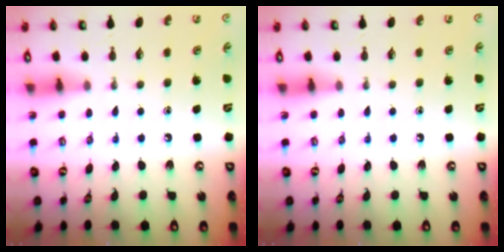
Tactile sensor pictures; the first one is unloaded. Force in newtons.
{"total": 0.0}